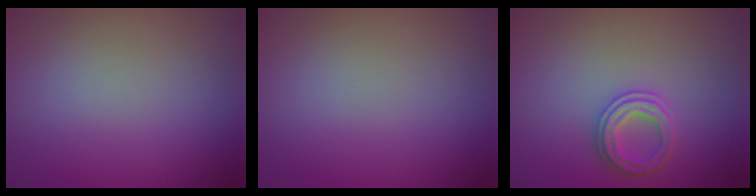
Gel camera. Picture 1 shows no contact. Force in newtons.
{"total": 0.0}
{"total": 2.4, "press": 2.4, "slide": 0.1}